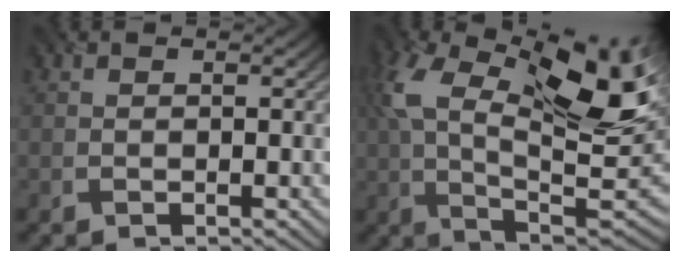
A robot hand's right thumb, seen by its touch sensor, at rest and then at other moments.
{"total": 18.6, "force": [5.7, 9.2, 15.2], "torque": [-0.295, 0.009, 0.096]}